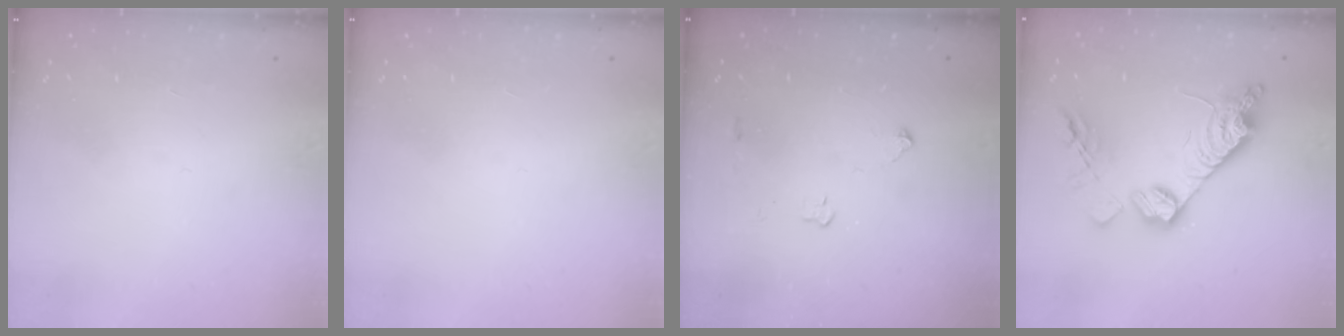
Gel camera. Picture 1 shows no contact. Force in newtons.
{"total": 0.0}
{"total": 2.6, "press": 2.6, "slide": 0.4}
{"total": 15.0, "press": 15.0, "slide": 0.6}